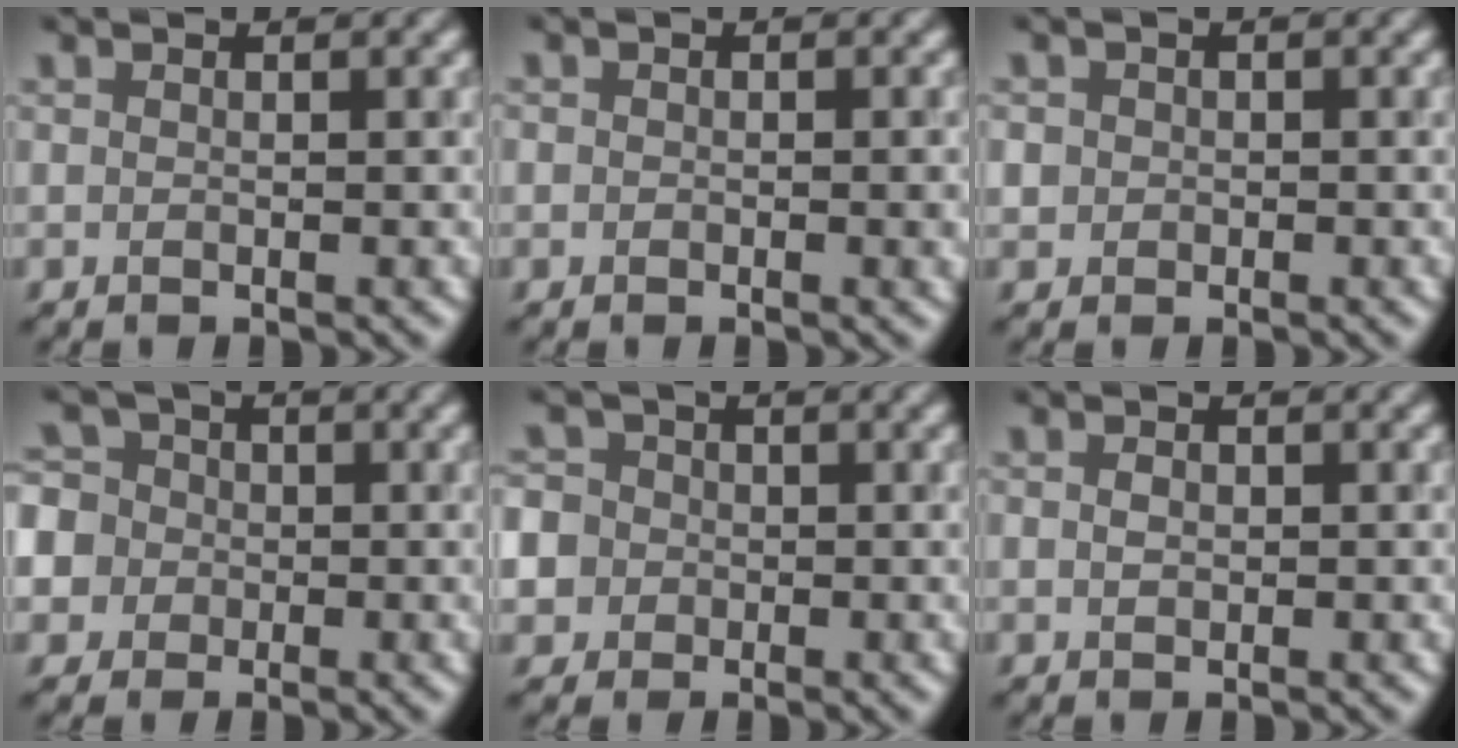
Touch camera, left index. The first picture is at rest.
{"total": 1.3, "force": [-0.2, 0.9, 1.0], "torque": [-0.009, -0.004, -0.001]}
{"total": 1.4, "force": [0.0, 1.4, 0.3], "torque": [0.003, 0.001, -0.002]}
{"total": 8.1, "force": [-1.2, 7.6, 2.5], "torque": [-0.065, 0.023, -0.064]}
{"total": 7.8, "force": [-0.9, 7.3, 2.4], "torque": [-0.056, 0.020, -0.054]}
{"total": 1.1, "force": [0.0, 0.9, 0.8], "torque": [-0.014, 0.000, -0.001]}